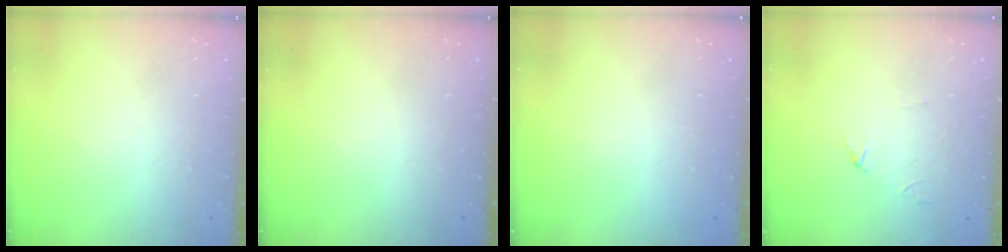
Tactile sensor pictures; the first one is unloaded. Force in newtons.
{"total": 0.0}
{"total": 2.2, "press": 2.2, "slide": 0.1}
{"total": 2.7, "press": 2.7, "slide": 0.2}